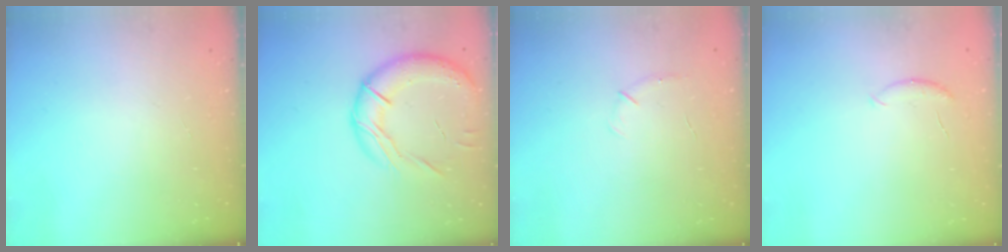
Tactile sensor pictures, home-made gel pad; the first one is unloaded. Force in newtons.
{"total": 17.8, "press": 17.6, "slide": 2.9}
{"total": 4.1, "press": 4.0, "slide": 1.0}
{"total": 6.2, "press": 6.1, "slide": 0.9}